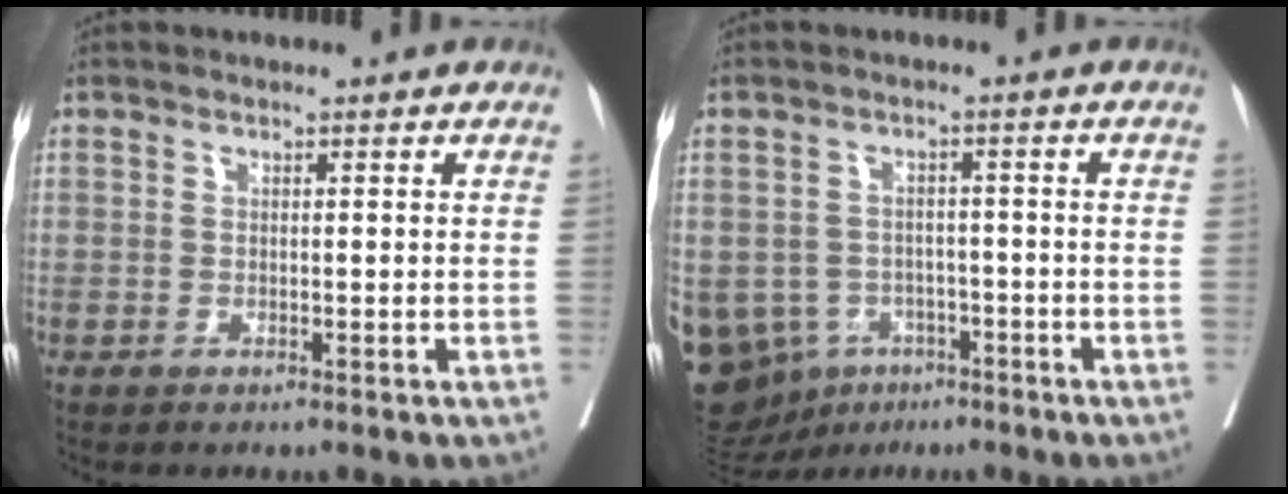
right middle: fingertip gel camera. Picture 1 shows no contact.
{"total": 18.0, "force": [-8.1, 14.4, 7.2], "torque": [-0.212, 0.008, -0.103]}